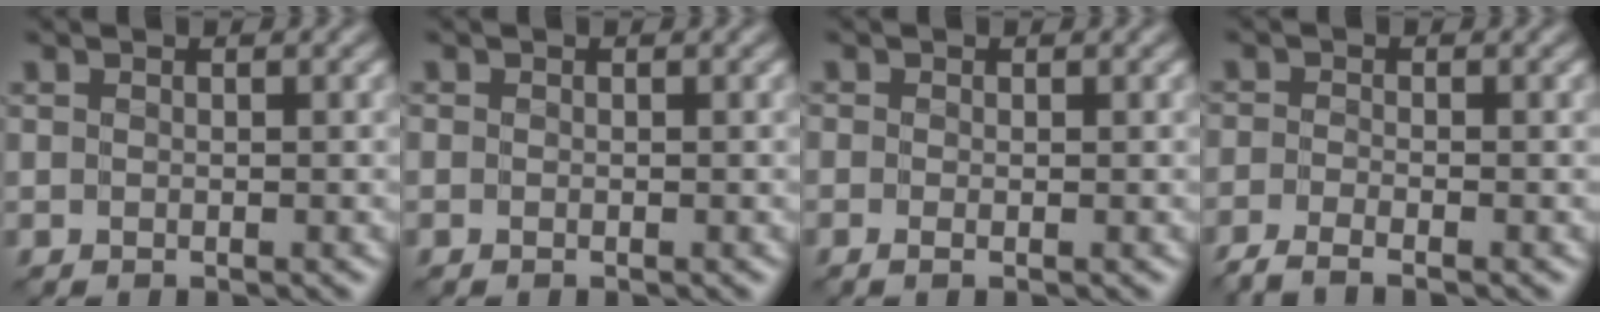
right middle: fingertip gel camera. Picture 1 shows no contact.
{"total": 0.0}
{"total": 0.6, "force": [-0.3, 0.1, 0.5], "torque": [-0.010, -0.002, -0.006]}
{"total": 2.5, "force": [-2.3, 0.2, 1.1], "torque": [-0.023, -0.007, -0.054]}